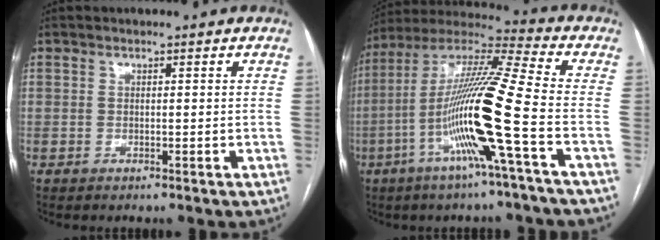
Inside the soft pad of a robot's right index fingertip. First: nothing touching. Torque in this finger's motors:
{"motor_torque": [2.14, 0.00, 1.05, 0.21]}